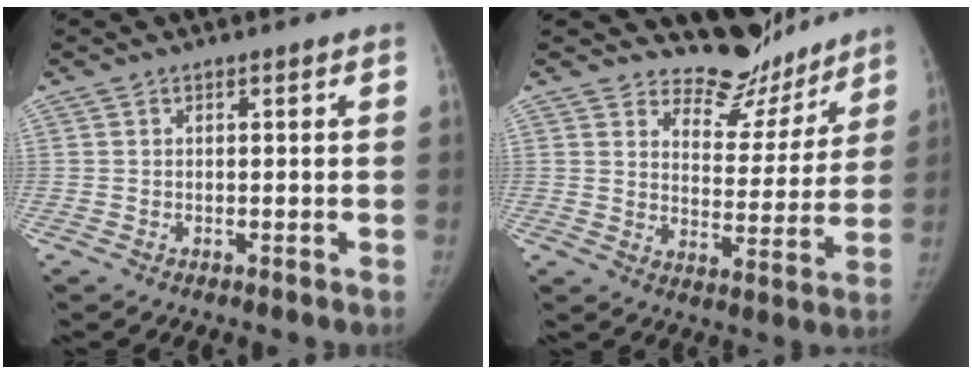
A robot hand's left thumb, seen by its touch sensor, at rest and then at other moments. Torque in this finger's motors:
{"motor_torque": [0.68, -0.84, 0.87, -0.93, 0.03]}